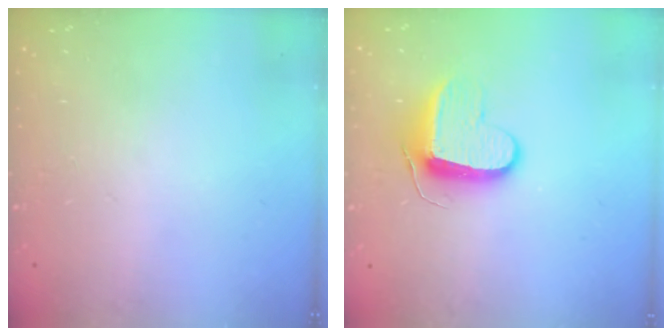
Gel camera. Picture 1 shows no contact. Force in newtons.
{"total": 9.5, "press": 9.5, "slide": 0.1}